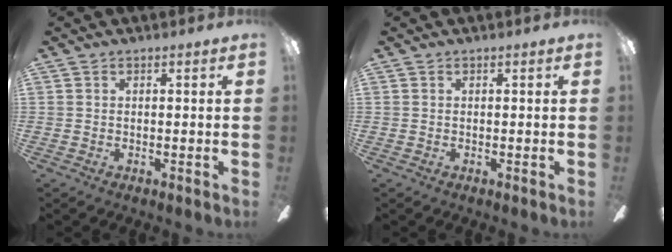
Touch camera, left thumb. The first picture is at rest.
{"total": 0.0}